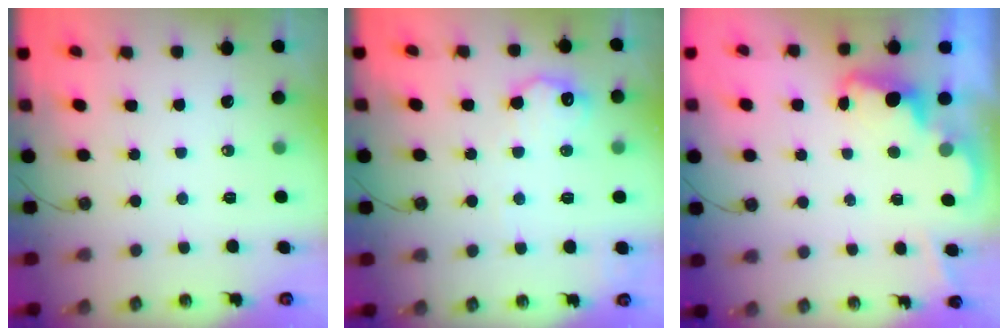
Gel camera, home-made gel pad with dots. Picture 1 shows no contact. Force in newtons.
{"total": 10.8, "press": 10.8, "slide": 0.3}
{"total": 2.5, "press": 2.4, "slide": 0.5}